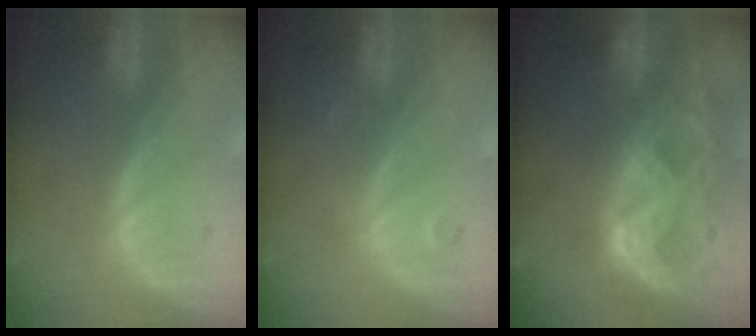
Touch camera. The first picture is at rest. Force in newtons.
{"total": 1.3, "press": 1.3, "slide": 0.1}
{"total": 11.3, "press": 9.6, "slide": 6.0}